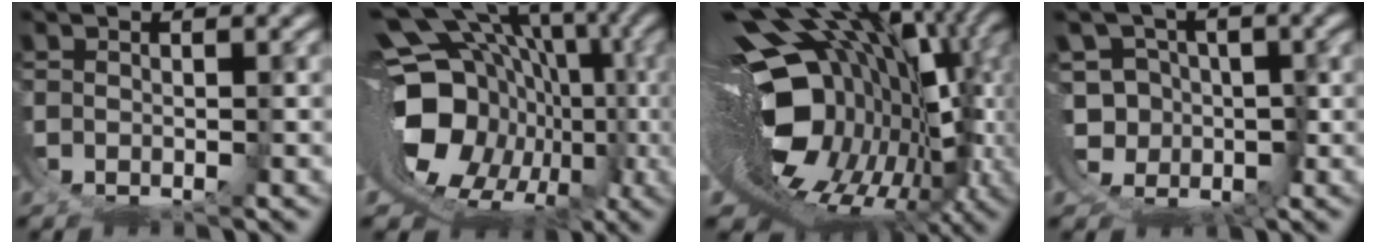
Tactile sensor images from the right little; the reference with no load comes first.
{"total": 19.0, "force": [-2.4, 13.7, 13.0], "torque": [-0.214, -0.048, -0.023]}
{"total": 23.9, "force": [-2.7, 14.1, 19.2], "torque": [-0.295, -0.047, -0.020]}
{"total": 14.1, "force": [-2.5, 12.5, 5.9], "torque": [-0.167, -0.078, -0.038]}